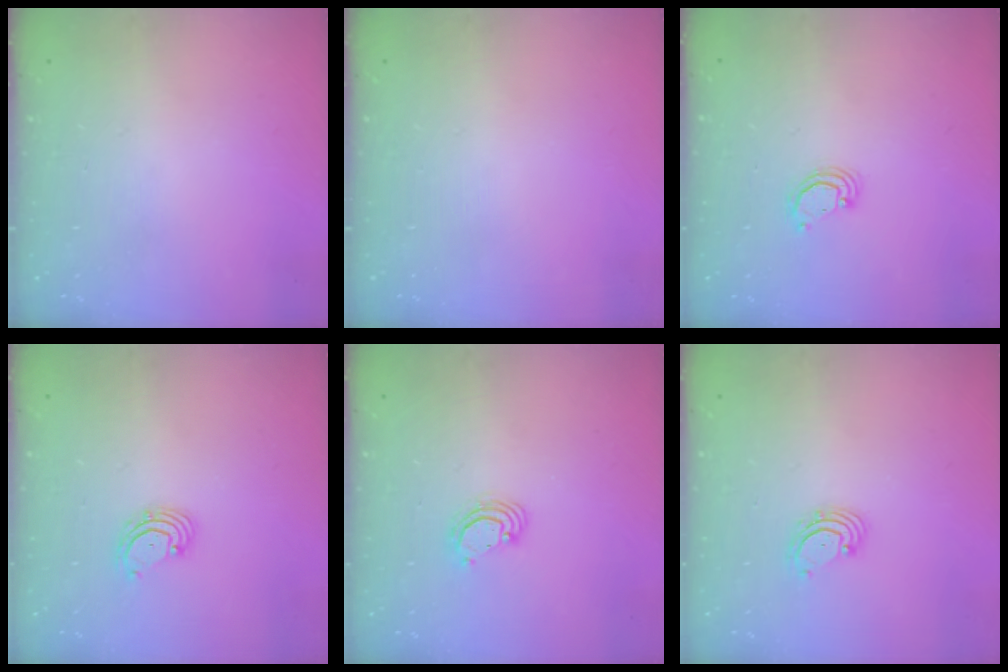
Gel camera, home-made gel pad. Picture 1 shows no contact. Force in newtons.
{"total": 0.0}
{"total": 2.0, "press": 2.0, "slide": 0.2}
{"total": 2.6, "press": 2.5, "slide": 0.6}
{"total": 3.9, "press": 3.9, "slide": 0.2}
{"total": 1.8, "press": 1.7, "slide": 0.7}